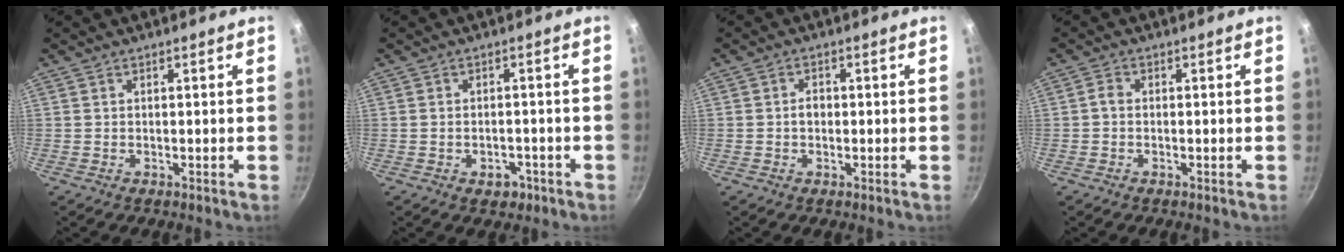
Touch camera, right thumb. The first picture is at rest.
{"total": 3.5, "force": [-1.8, 2.3, 1.9], "torque": [-0.017, 0.017, -0.017]}
{"total": 2.1, "force": [-0.2, 1.6, 1.3], "torque": [-0.014, 0.008, -0.004]}
{"total": 1.5, "force": [-0.4, 1.0, 1.0], "torque": [-0.021, 0.009, -0.011]}